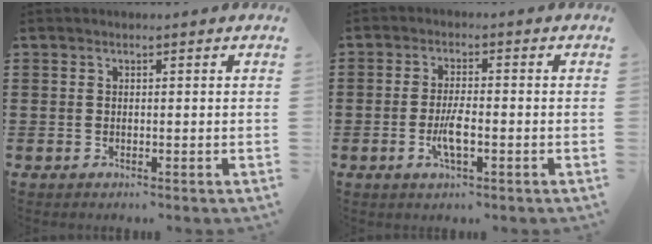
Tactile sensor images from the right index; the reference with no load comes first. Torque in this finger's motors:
{"motor_torque": [1.78, 0.36, 0.57, 0.15]}